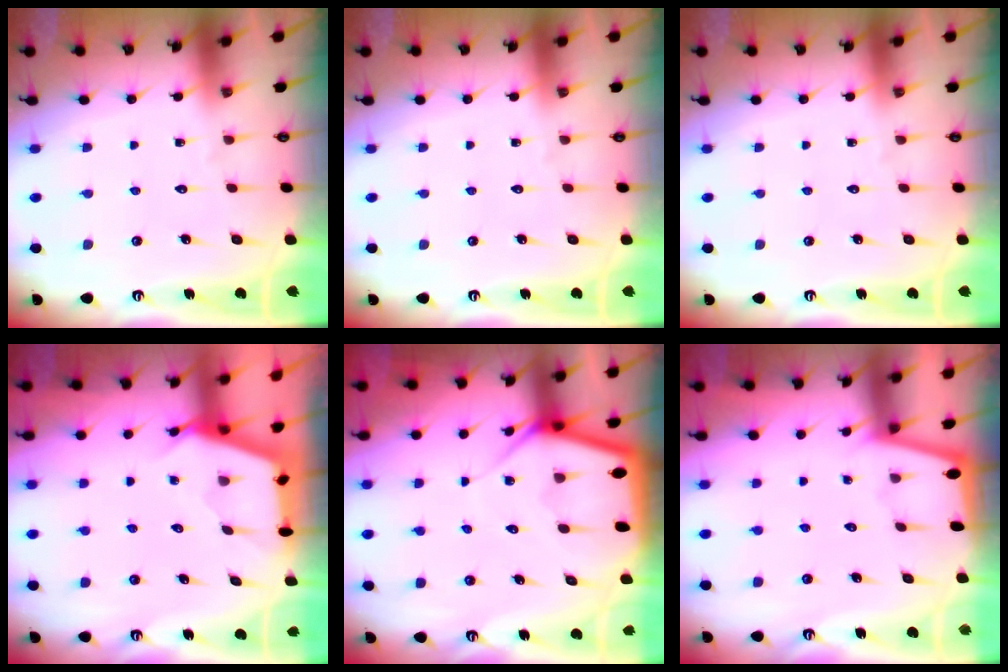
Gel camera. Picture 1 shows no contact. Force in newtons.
{"total": 0.0}
{"total": 0.0}
{"total": 2.7, "press": 2.7, "slide": 0.4}
{"total": 6.7, "press": 6.7, "slide": 0.5}
{"total": 1.4, "press": 1.4, "slide": 0.2}